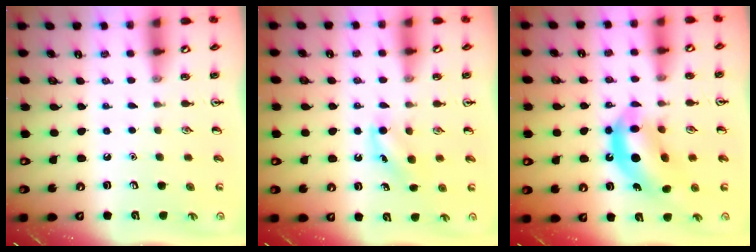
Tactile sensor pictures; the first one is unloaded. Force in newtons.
{"total": 5.1, "press": 4.7, "slide": 1.8}
{"total": 12.4, "press": 11.9, "slide": 3.6}